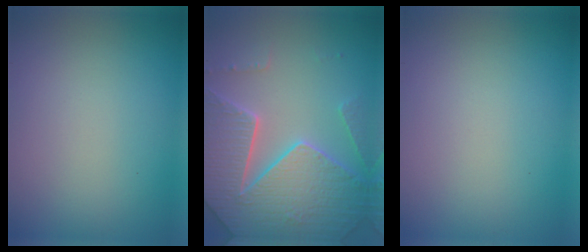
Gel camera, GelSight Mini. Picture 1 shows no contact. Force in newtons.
{"total": 7.4, "press": 7.2, "slide": 1.9}
{"total": 0.0}